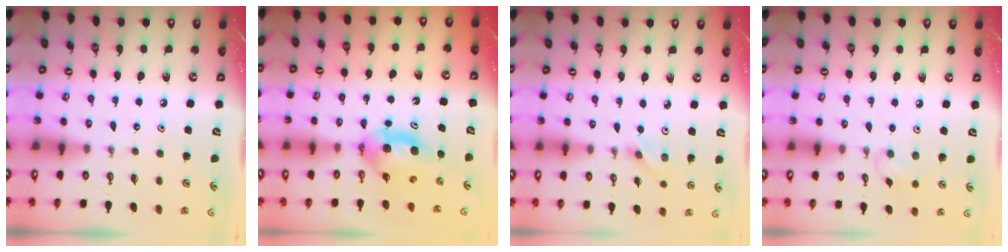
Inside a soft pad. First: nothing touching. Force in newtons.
{"total": 8.4, "press": 5.1, "slide": 6.6}
{"total": 3.3, "press": 3.0, "slide": 1.4}
{"total": 6.1, "press": 5.9, "slide": 1.6}